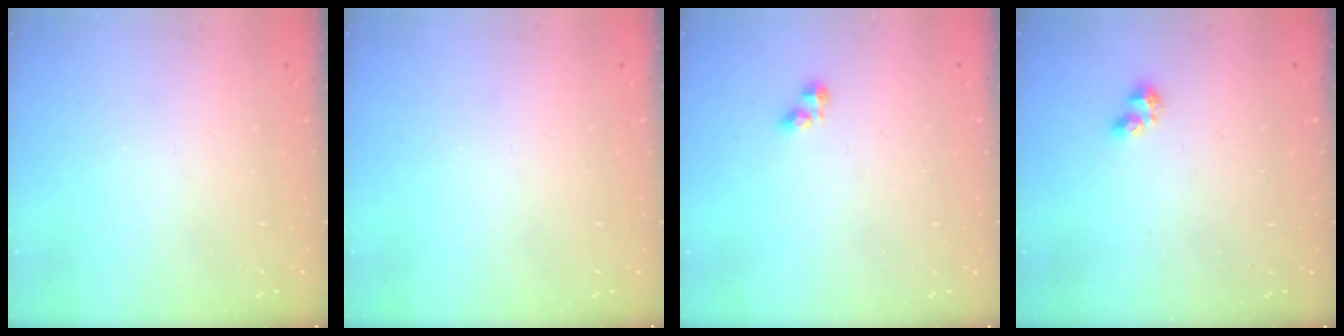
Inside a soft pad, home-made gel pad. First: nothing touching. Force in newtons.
{"total": 0.0}
{"total": 2.5, "press": 2.5, "slide": 0.4}
{"total": 2.4, "press": 2.3, "slide": 0.6}